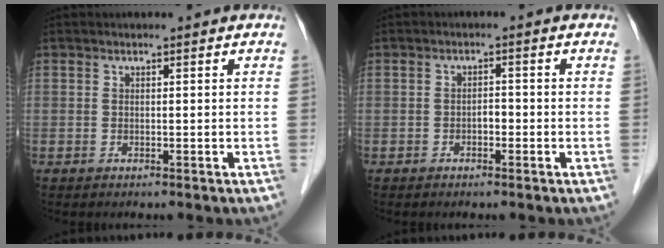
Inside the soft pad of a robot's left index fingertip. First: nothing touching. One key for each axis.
{"total": 1.4, "fx": -0.6, "fy": 0.8, "fz": 1.0, "tx": -0.013, "ty": 0.005, "tz": -0.012}